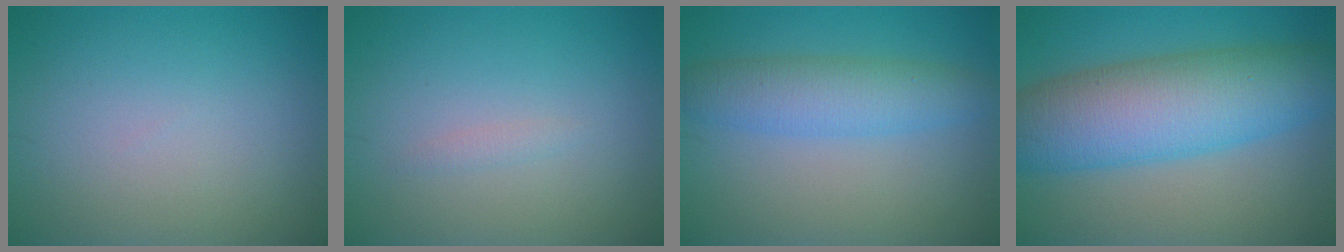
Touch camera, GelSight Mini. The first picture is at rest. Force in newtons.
{"total": 0.7, "press": 0.6, "slide": 0.1}
{"total": 4.4, "press": 4.4, "slide": 0.1}
{"total": 10.2, "press": 10.2, "slide": 0.1}